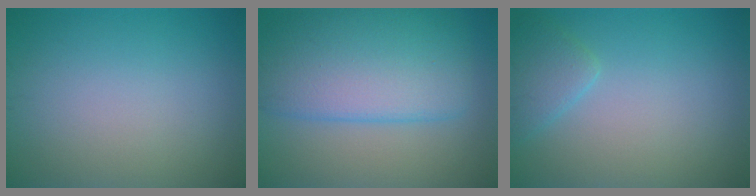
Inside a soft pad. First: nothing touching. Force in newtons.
{"total": 8.5, "press": 8.5, "slide": 0.3}
{"total": 2.1, "press": 2.1, "slide": 0.1}